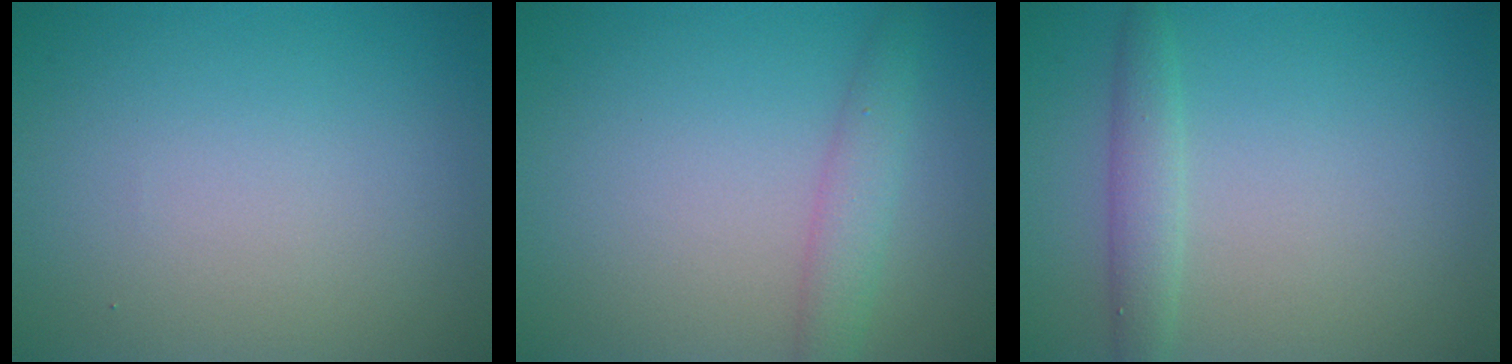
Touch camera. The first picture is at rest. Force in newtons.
{"total": 2.4, "press": 2.4, "slide": 0.1}
{"total": 2.1, "press": 2.1, "slide": 0.1}